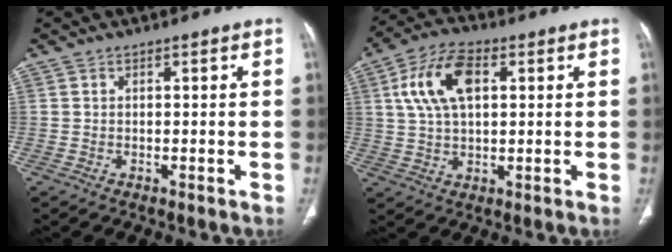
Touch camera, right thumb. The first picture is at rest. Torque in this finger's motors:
{"motor_torque": [0.56, 0.67, 0.21, -0.14, 0.32]}